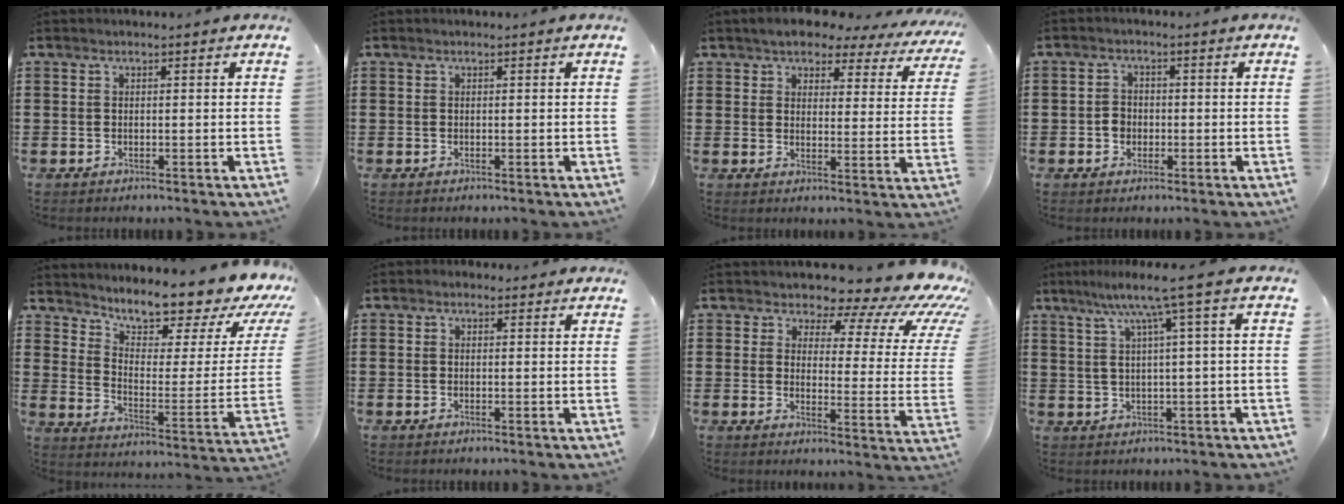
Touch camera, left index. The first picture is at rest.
{"total": 0.0}
{"total": 5.1, "force": [4.8, 1.1, 1.4], "torque": [-0.052, -0.019, 0.084]}
{"total": 2.4, "force": [-0.5, 2.0, 1.1], "torque": [-0.025, 0.004, -0.013]}
{"total": 8.9, "force": [8.4, 1.5, 2.7], "torque": [-0.052, -0.080, 0.138]}
{"total": 0.8, "force": [0.0, 0.7, 0.4], "torque": [-0.009, 0.005, 0.000]}
{"total": 7.0, "force": [5.2, 2.9, 3.7], "torque": [-0.063, -0.042, 0.087]}
{"total": 7.0, "force": [2.7, -0.7, 6.4], "torque": [-0.131, -0.004, 0.037]}